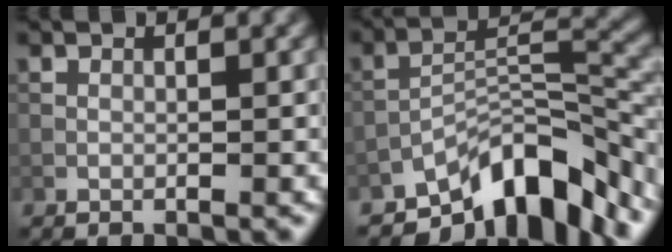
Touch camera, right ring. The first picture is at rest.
{"total": 9.5, "force": [-6.9, 3.2, 5.7], "torque": [-0.076, 0.006, -0.127]}